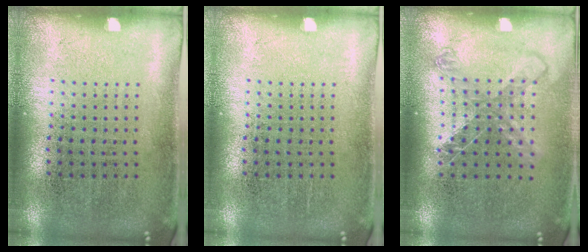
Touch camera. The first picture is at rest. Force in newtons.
{"total": 0.0}
{"total": 1.3, "press": 1.1, "slide": 0.7}